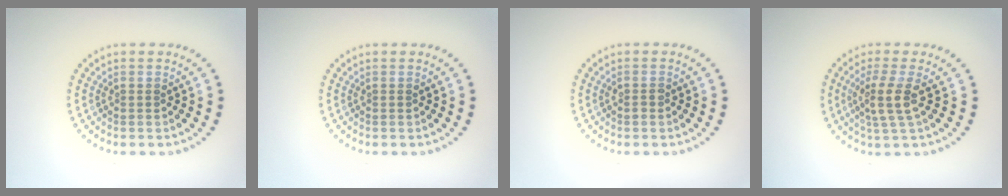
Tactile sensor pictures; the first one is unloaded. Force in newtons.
{"total": 0.0}
{"total": 0.8, "press": 0.8, "slide": 0.2}
{"total": 2.9, "press": 2.3, "slide": 1.8}